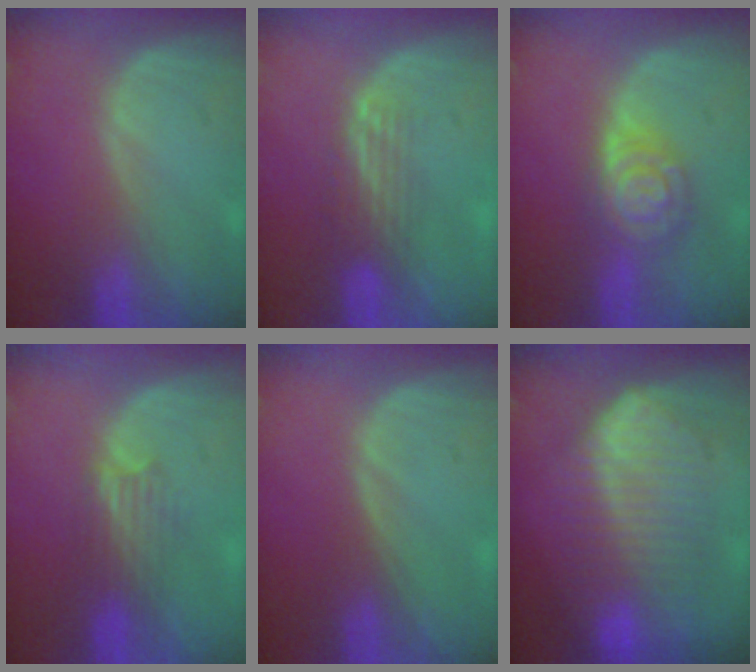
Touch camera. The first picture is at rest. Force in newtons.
{"total": 3.4, "press": 2.9, "slide": 1.8}
{"total": 6.6, "press": 6.6, "slide": 0.3}
{"total": 3.3, "press": 3.2, "slide": 0.8}
{"total": 0.0}
{"total": 10.4, "press": 10.4, "slide": 0.5}